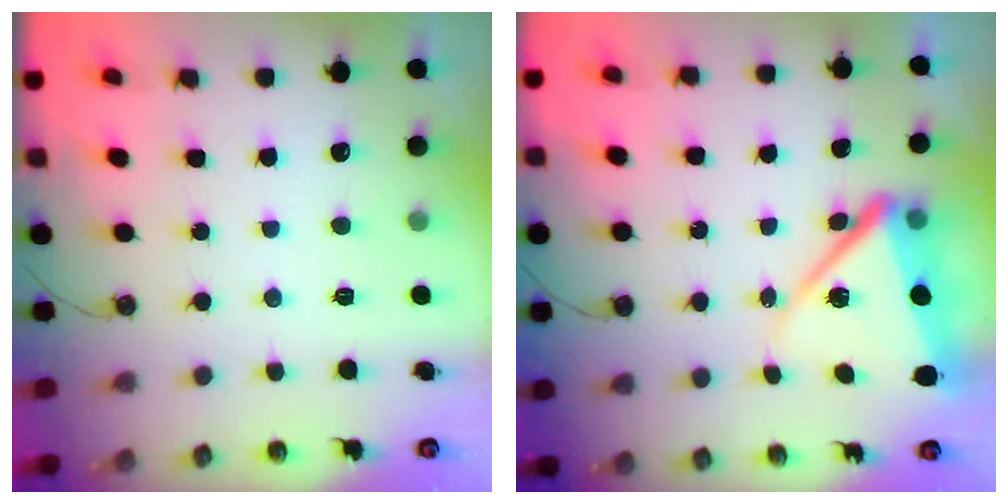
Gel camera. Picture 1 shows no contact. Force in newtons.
{"total": 12.0, "press": 12.0, "slide": 0.6}